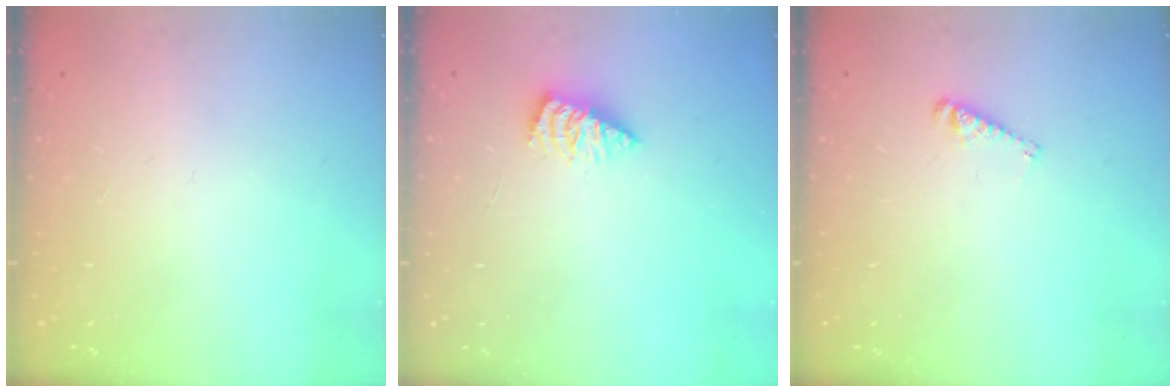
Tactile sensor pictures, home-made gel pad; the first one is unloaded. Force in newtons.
{"total": 2.8, "press": 2.7, "slide": 0.3}
{"total": 3.6, "press": 3.6, "slide": 0.4}